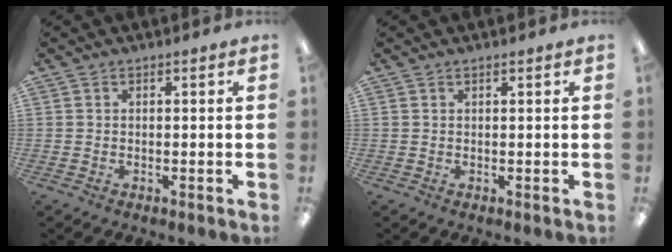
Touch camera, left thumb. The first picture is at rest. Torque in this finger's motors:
{"motor_torque": [0.07, -0.03, -0.15, 0.29, 0.03]}